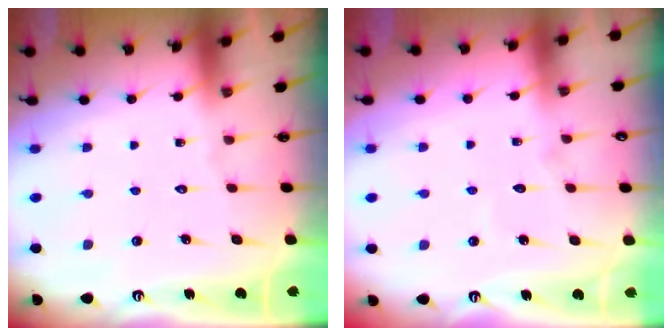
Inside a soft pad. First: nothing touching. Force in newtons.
{"total": 4.1, "press": 4.0, "slide": 0.3}